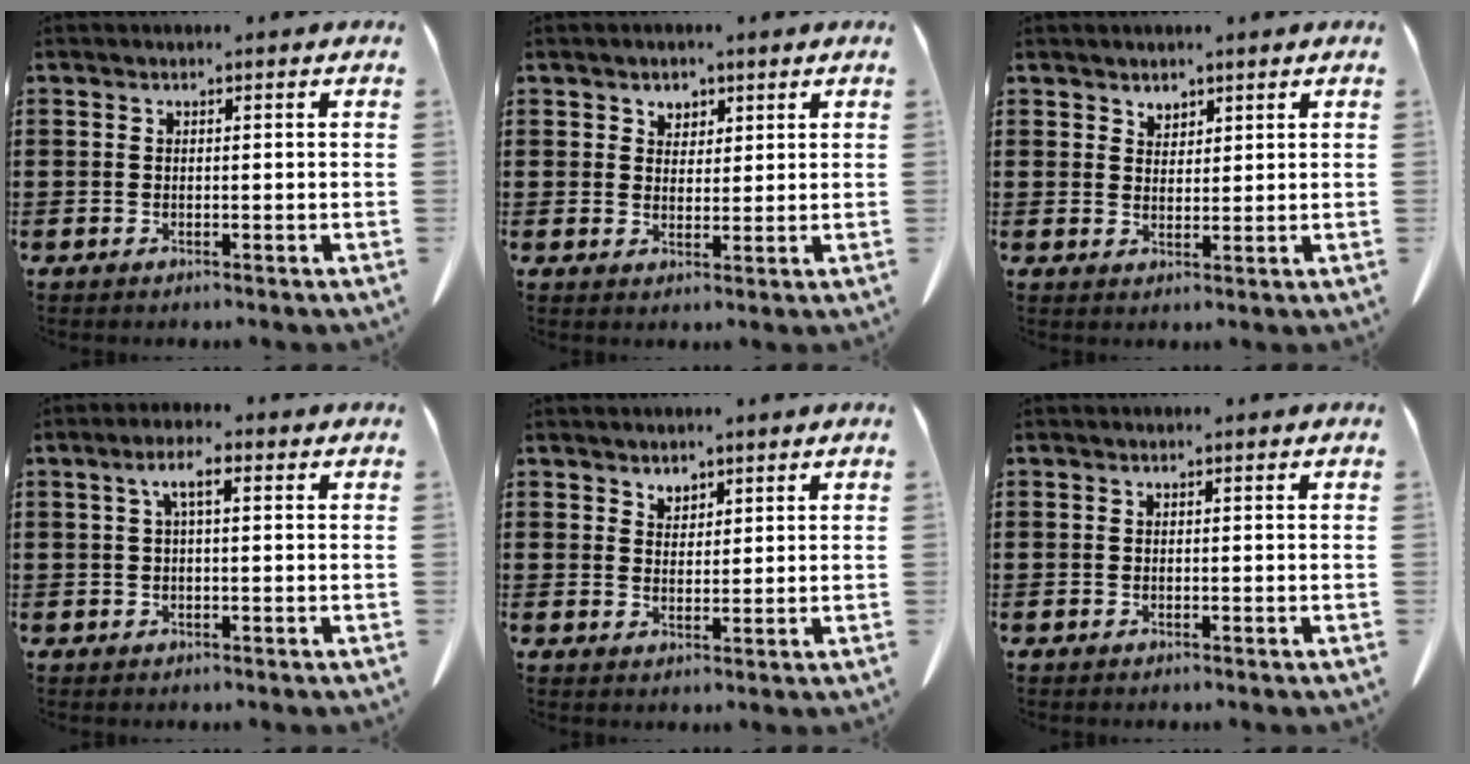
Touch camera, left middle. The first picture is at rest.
{"total": 2.6, "force": [1.9, 1.8, 0.3], "torque": [-0.005, 0.006, 0.033]}
{"total": 2.1, "force": [1.9, 1.0, 0.2], "torque": [-0.008, 0.004, 0.036]}
{"total": 3.8, "force": [0.9, 1.1, 3.5], "torque": [-0.071, 0.011, 0.012]}
{"total": 2.2, "force": [1.9, 1.1, 0.1], "torque": [-0.007, 0.003, 0.037]}
{"total": 0.0}